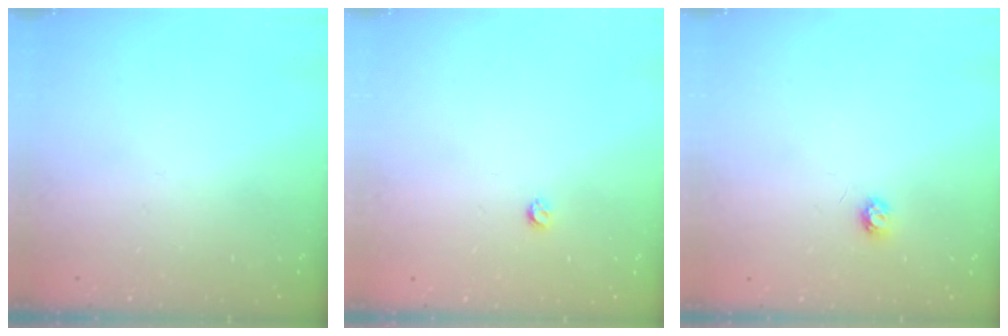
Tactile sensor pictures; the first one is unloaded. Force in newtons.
{"total": 2.9, "press": 2.8, "slide": 0.5}
{"total": 3.4, "press": 3.4, "slide": 0.3}